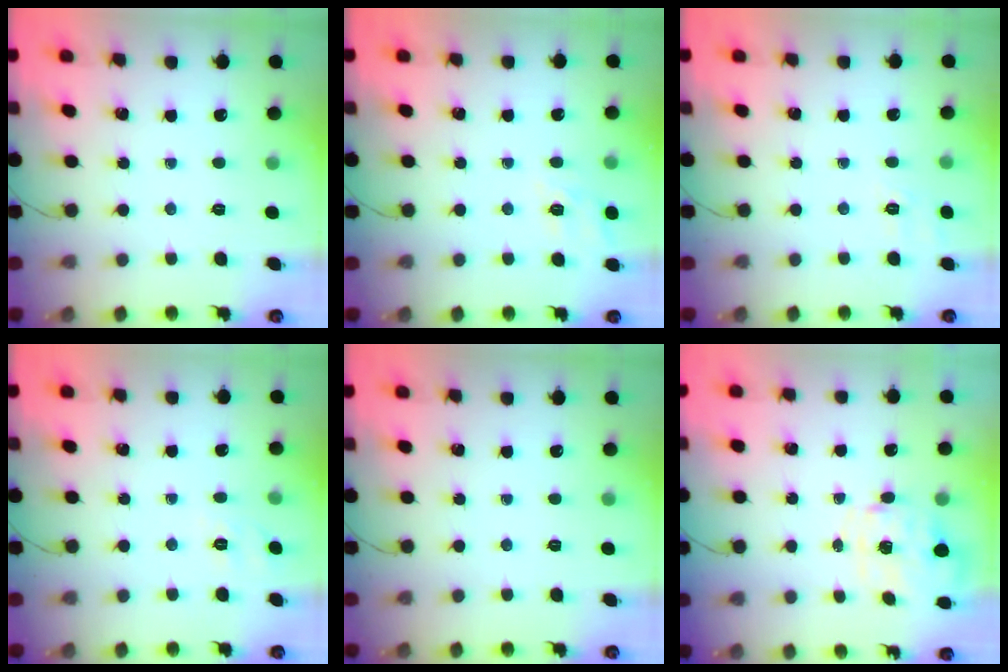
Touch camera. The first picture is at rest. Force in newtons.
{"total": 3.8, "press": 3.5, "slide": 1.4}
{"total": 1.9, "press": 0.7, "slide": 1.7}
{"total": 1.8, "press": 0.0, "slide": 1.8}
{"total": 0.0}
{"total": 2.7, "press": 2.6, "slide": 0.9}